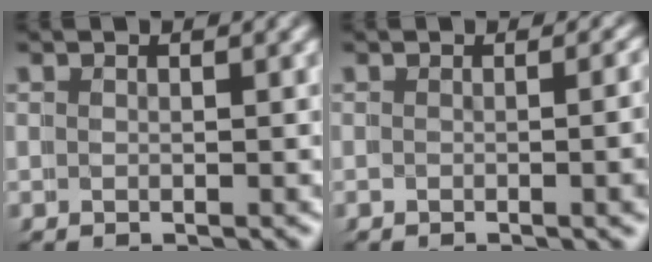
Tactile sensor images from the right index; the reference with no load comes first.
{"total": 2.9, "force": [-0.3, 0.2, 2.9], "torque": [-0.021, 0.009, -0.011]}